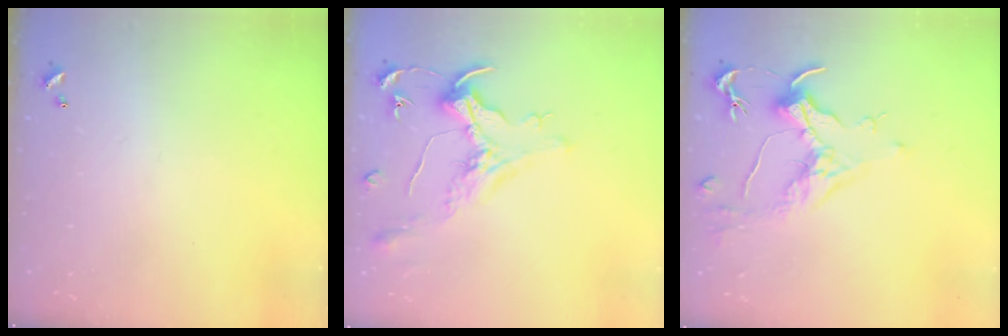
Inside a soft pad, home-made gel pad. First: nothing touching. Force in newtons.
{"total": 1.6, "press": 1.4, "slide": 0.7}
{"total": 1.8, "press": 1.6, "slide": 0.9}